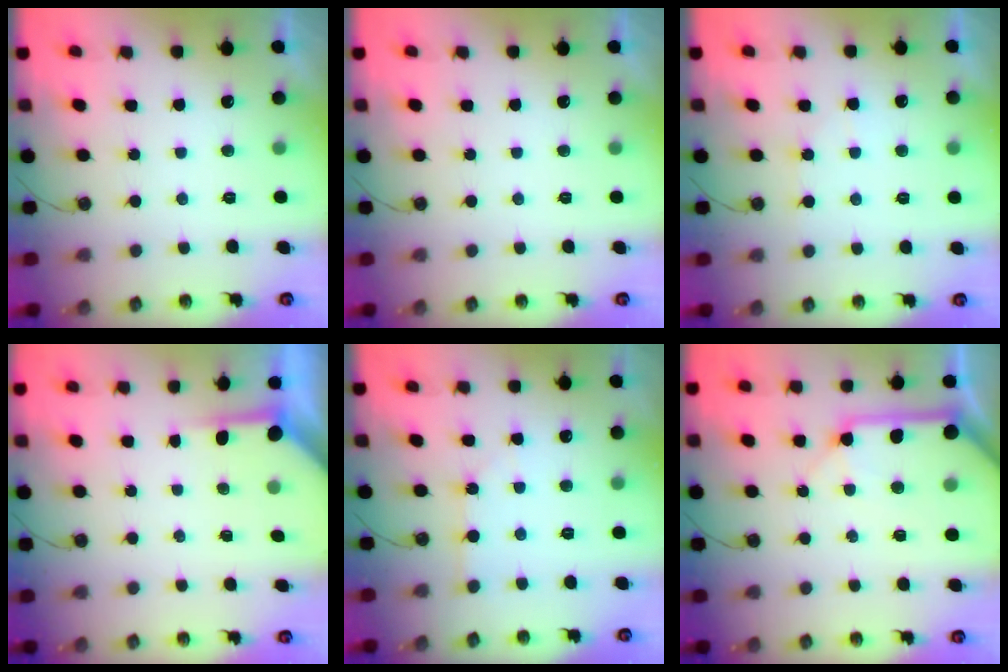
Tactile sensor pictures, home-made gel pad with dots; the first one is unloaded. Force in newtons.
{"total": 0.0}
{"total": 3.3, "press": 3.2, "slide": 0.4}
{"total": 3.4, "press": 3.4, "slide": 0.5}
{"total": 1.3, "press": 1.2, "slide": 0.2}
{"total": 13.3, "press": 13.2, "slide": 1.8}